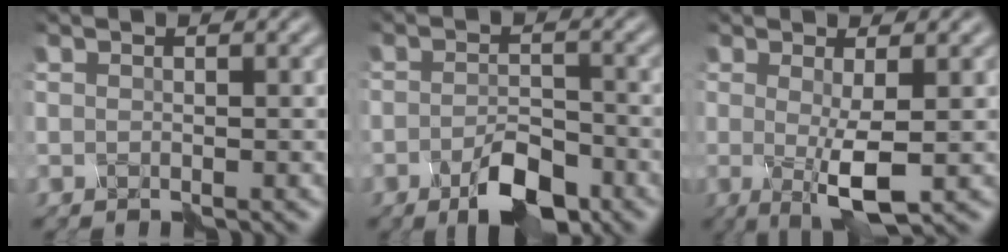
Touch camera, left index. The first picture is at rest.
{"total": 3.8, "force": [-2.6, 1.1, 2.5], "torque": [-0.052, 0.003, -0.047]}
{"total": 3.9, "force": [-0.4, 0.6, 3.8], "torque": [-0.079, -0.008, -0.005]}